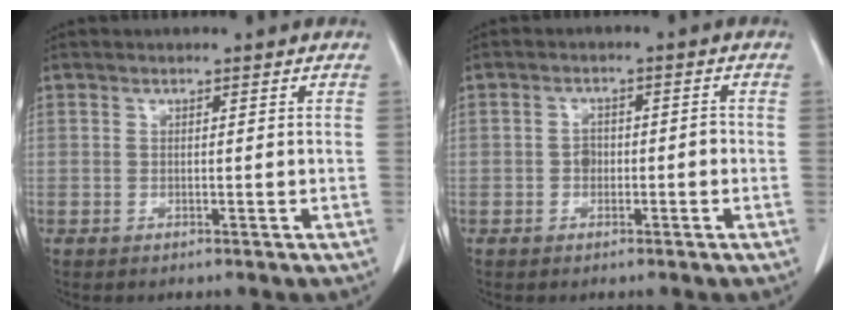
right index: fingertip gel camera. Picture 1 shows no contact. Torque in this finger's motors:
{"motor_torque": [0.40, -0.23, 0.01, 0.05]}